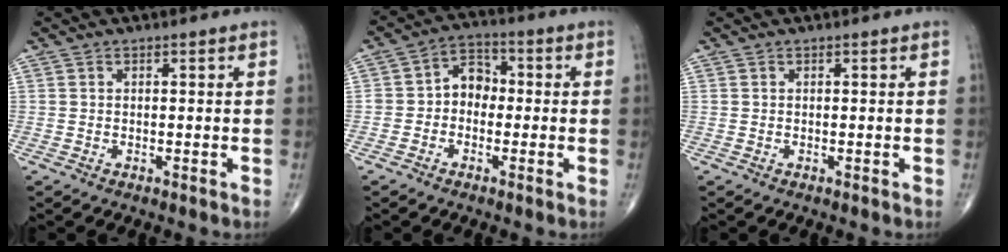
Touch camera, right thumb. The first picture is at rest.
{"total": 6.0, "force": [-0.8, 4.7, 3.6], "torque": [-0.028, 0.027, -0.029]}
{"total": 0.0}